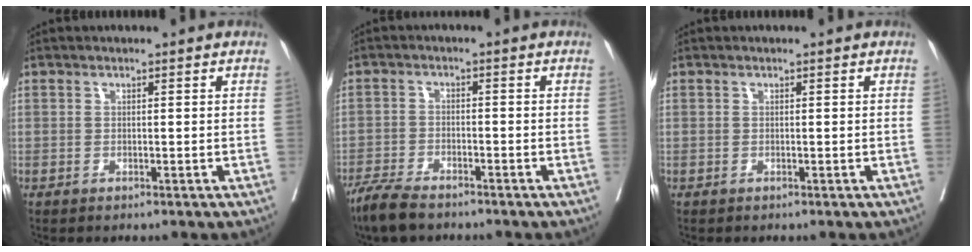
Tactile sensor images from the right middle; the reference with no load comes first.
{"total": 6.0, "force": [-5.1, 1.4, 2.9], "torque": [-0.057, -0.012, -0.093]}
{"total": 0.0}